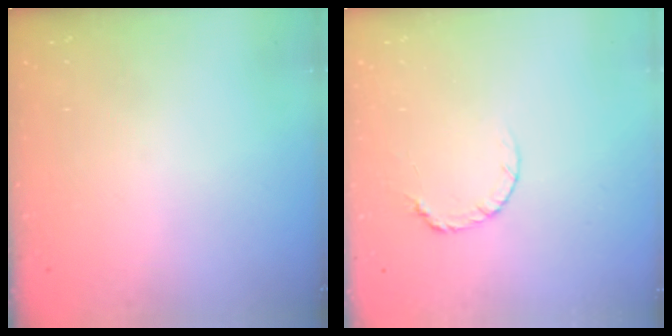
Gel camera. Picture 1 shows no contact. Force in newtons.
{"total": 5.3, "press": 5.2, "slide": 0.6}